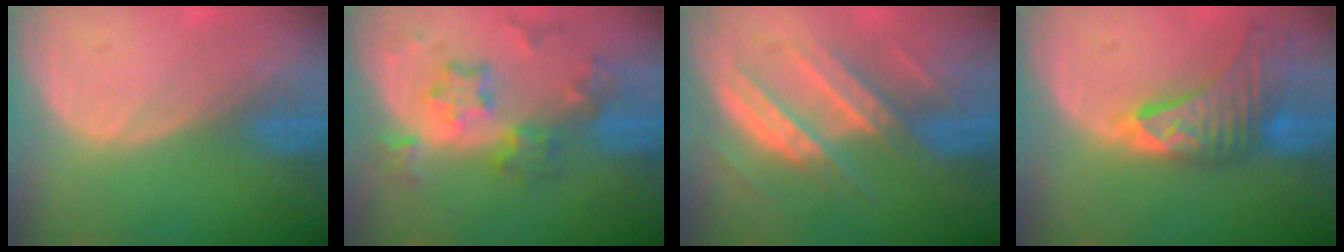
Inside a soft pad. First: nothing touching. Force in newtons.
{"total": 8.6, "press": 7.6, "slide": 4.0}
{"total": 8.1, "press": 8.1, "slide": 0.4}
{"total": 9.1, "press": 8.2, "slide": 3.8}